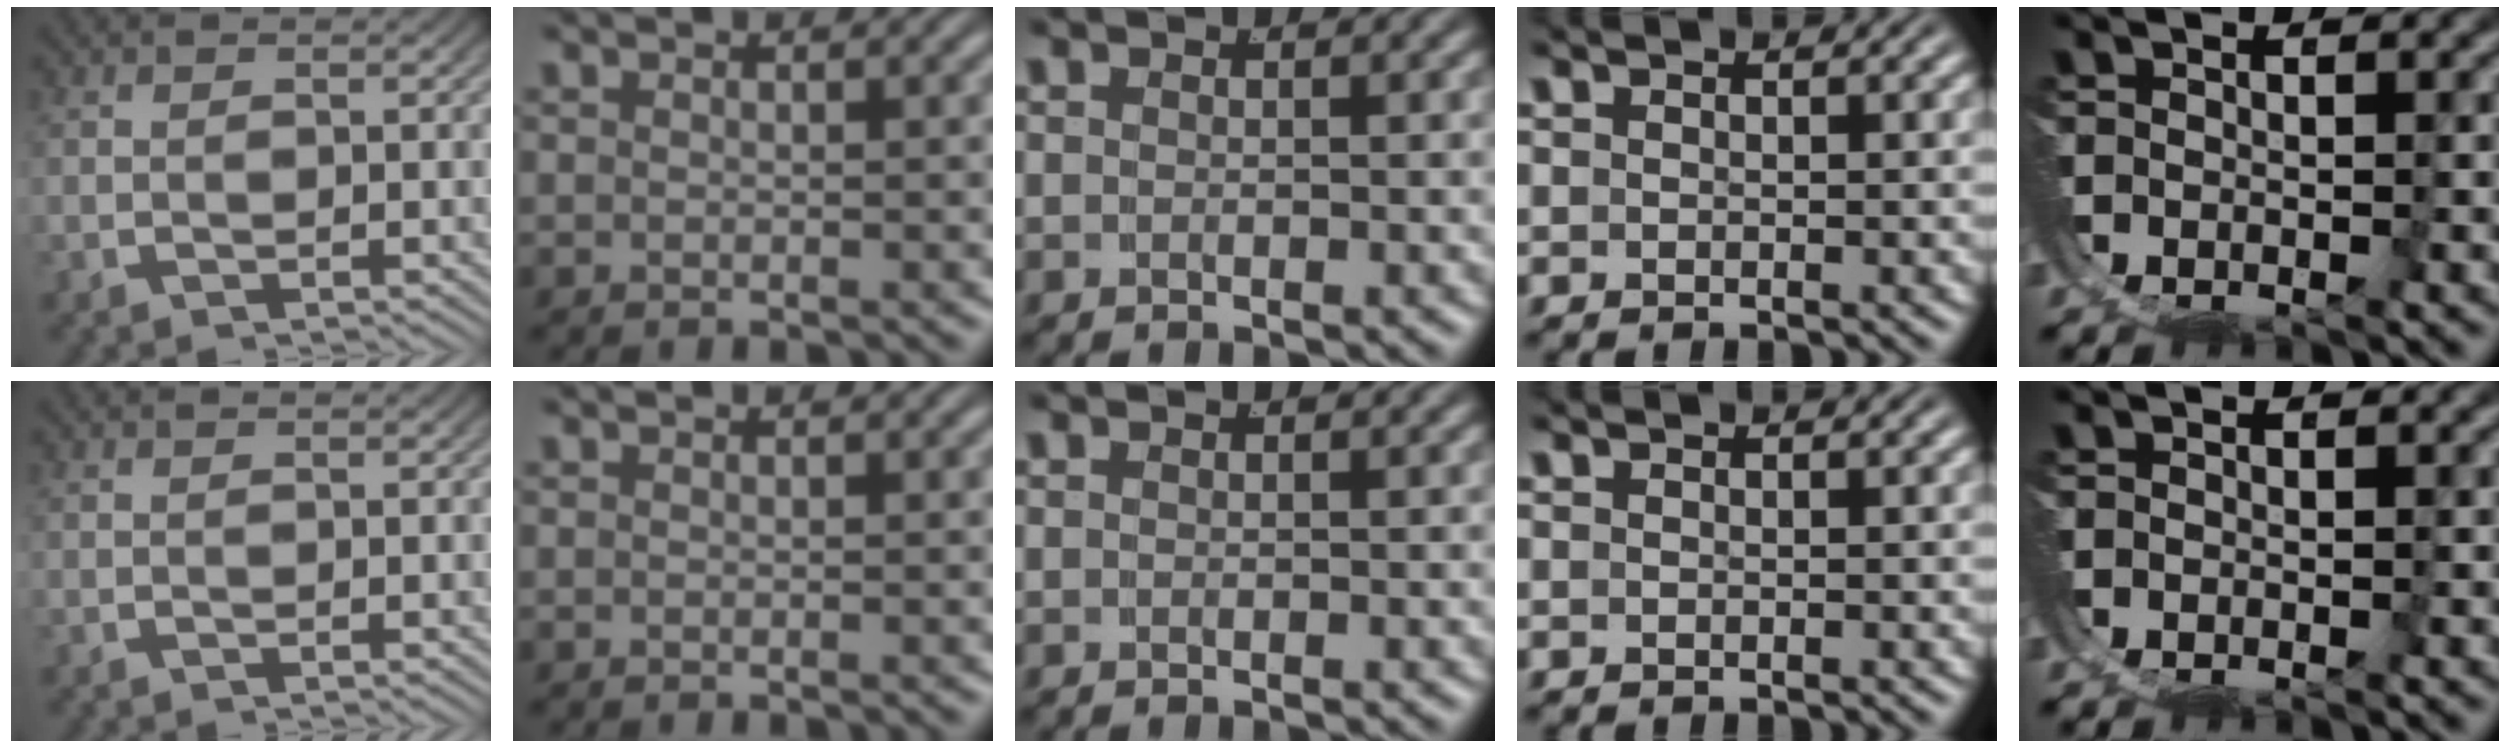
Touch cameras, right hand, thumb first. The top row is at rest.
{}